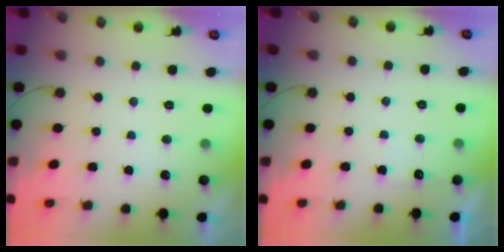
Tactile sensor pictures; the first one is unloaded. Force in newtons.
{"total": 3.9, "press": 3.9, "slide": 0.5}